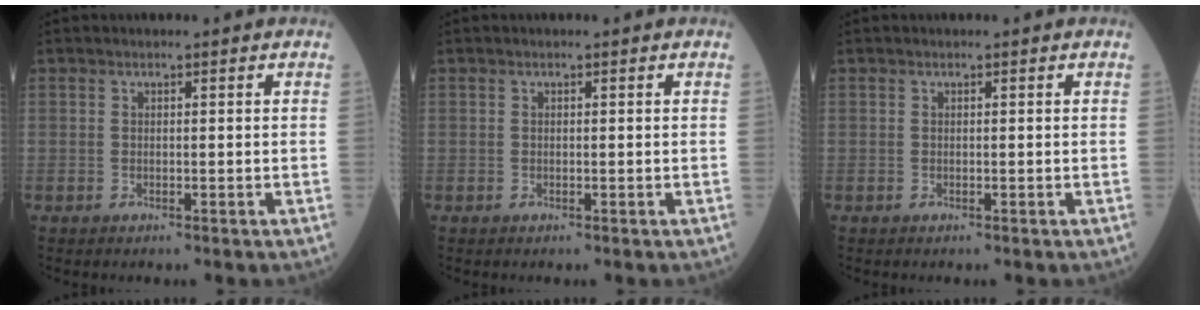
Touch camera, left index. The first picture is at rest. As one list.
[{"total": 0.0}, {"total": 0.0}]